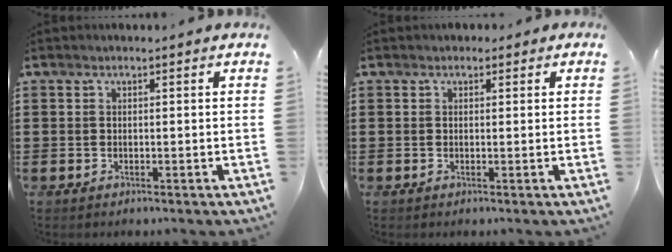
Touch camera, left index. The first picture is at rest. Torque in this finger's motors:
{"motor_torque": [0.14, -0.19, 0.08, 0.00]}